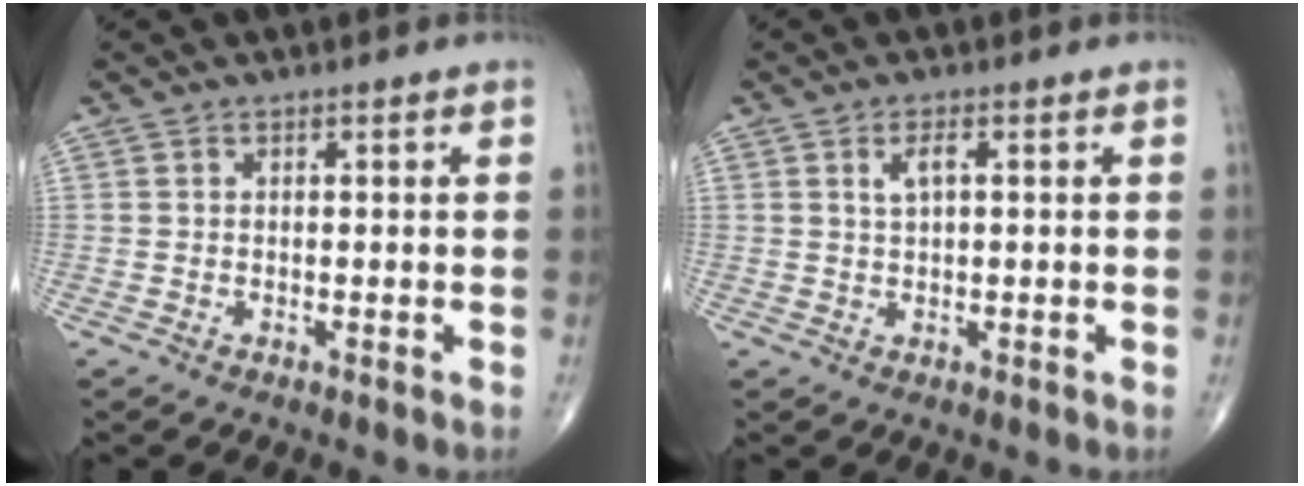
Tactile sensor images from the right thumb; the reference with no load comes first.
{"total": 2.5, "force": [0.8, 0.9, 2.2], "torque": [-0.043, 0.001, 0.016]}